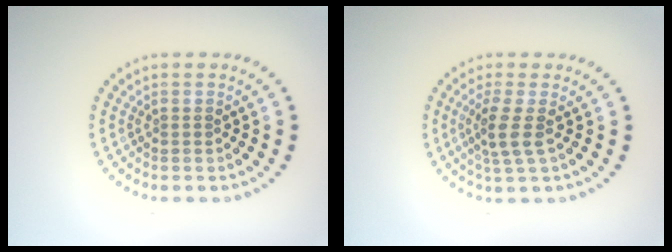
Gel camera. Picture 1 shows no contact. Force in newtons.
{"total": 2.5, "press": 2.0, "slide": 1.6}